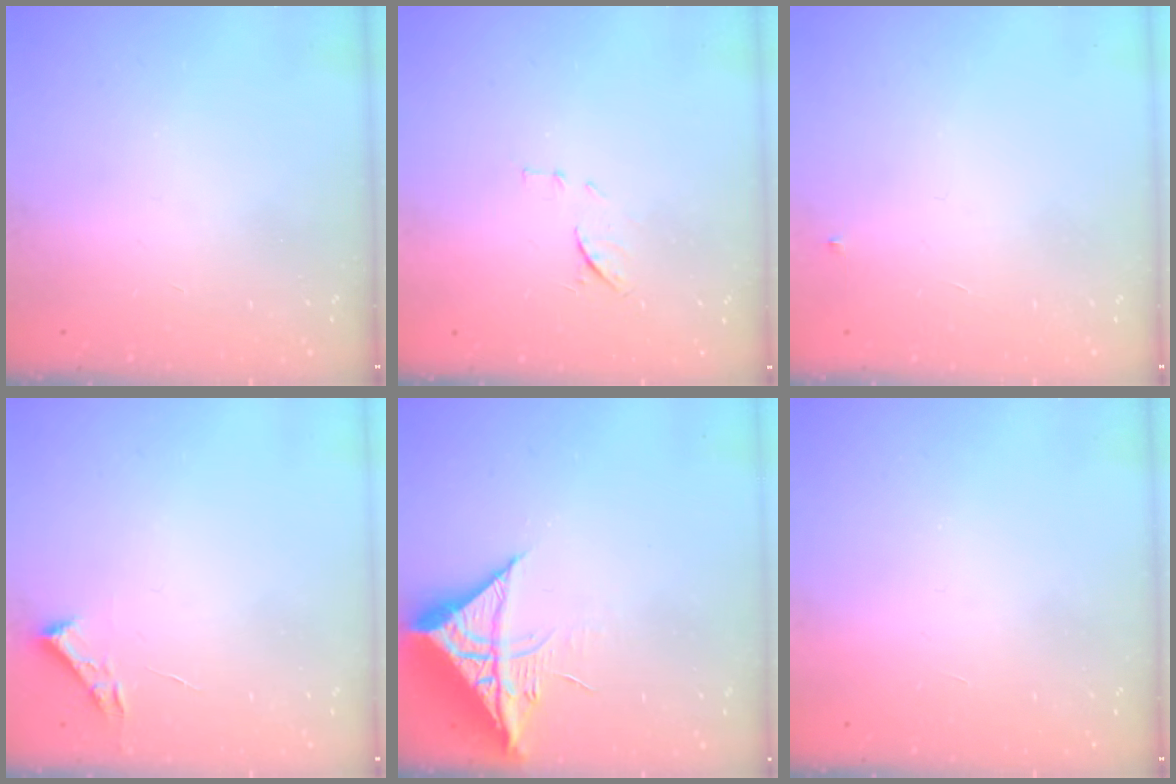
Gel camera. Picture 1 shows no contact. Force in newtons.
{"total": 8.5, "press": 8.4, "slide": 1.0}
{"total": 3.0, "press": 2.9, "slide": 0.4}
{"total": 2.7, "press": 2.7, "slide": 0.4}
{"total": 10.5, "press": 10.5, "slide": 1.0}
{"total": 1.5, "press": 1.5, "slide": 0.1}